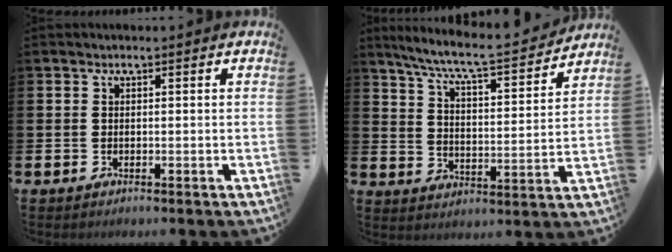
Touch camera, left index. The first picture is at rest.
{"total": 8.1, "force": [7.4, 0.7, 3.3], "torque": [-0.086, -0.053, 0.124]}